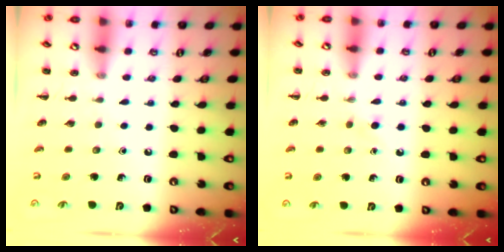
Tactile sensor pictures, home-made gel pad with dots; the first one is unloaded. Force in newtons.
{"total": 2.7, "press": 2.5, "slide": 1.0}